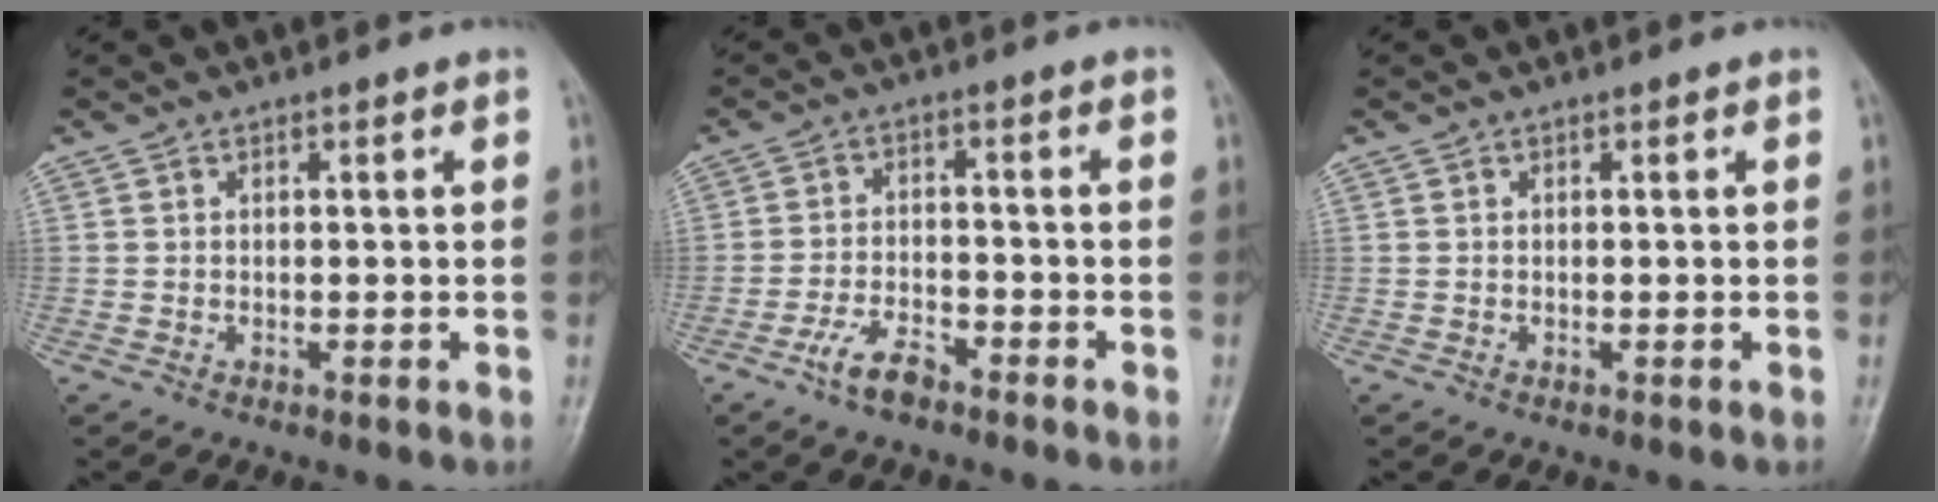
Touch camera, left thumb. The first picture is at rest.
{"total": 5.2, "force": [-3.6, 2.1, 3.1], "torque": [-0.064, 0.021, -0.068]}
{"total": 0.0}